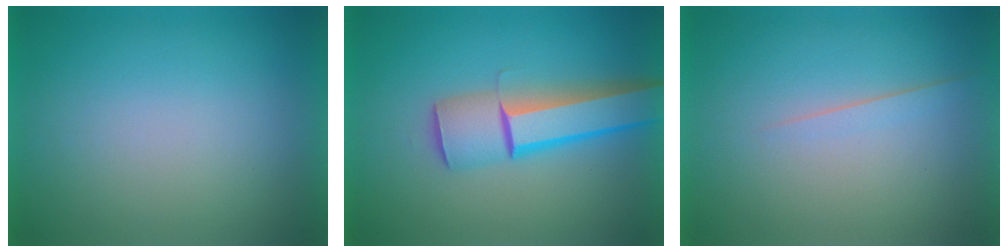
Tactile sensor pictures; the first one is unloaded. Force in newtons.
{"total": 4.9}
{"total": 1.4}